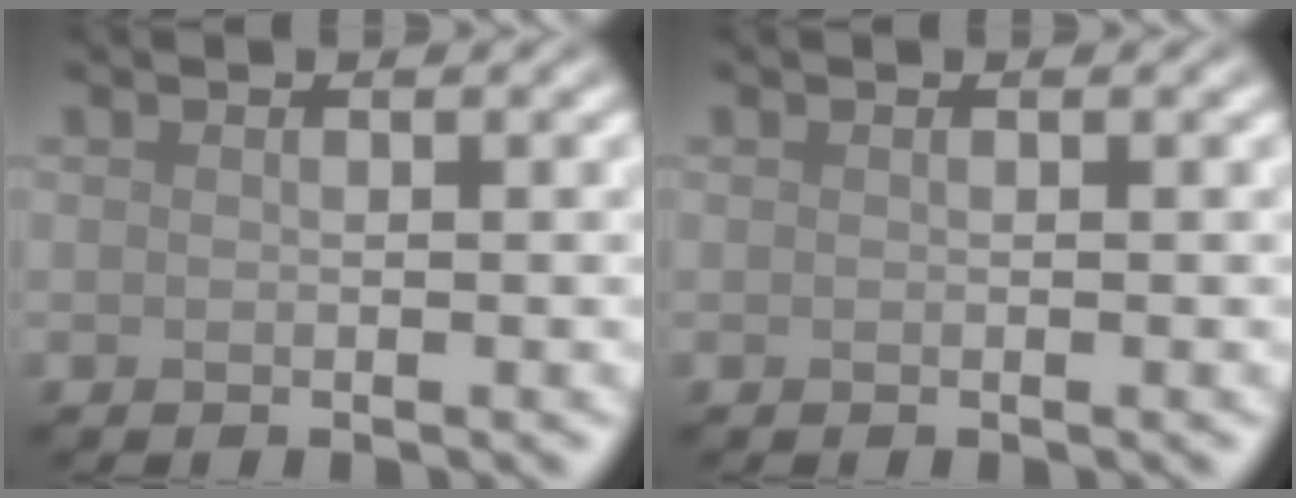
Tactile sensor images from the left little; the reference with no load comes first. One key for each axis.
{"total": 0.0}